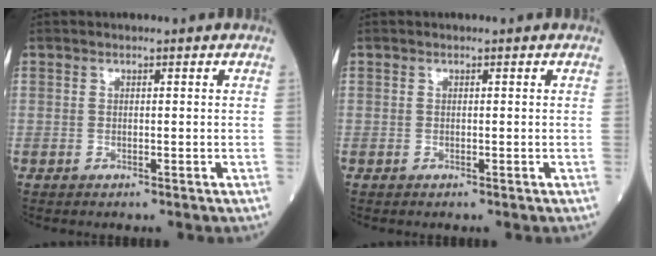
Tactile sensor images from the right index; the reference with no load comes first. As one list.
[{"total": 0.0}]